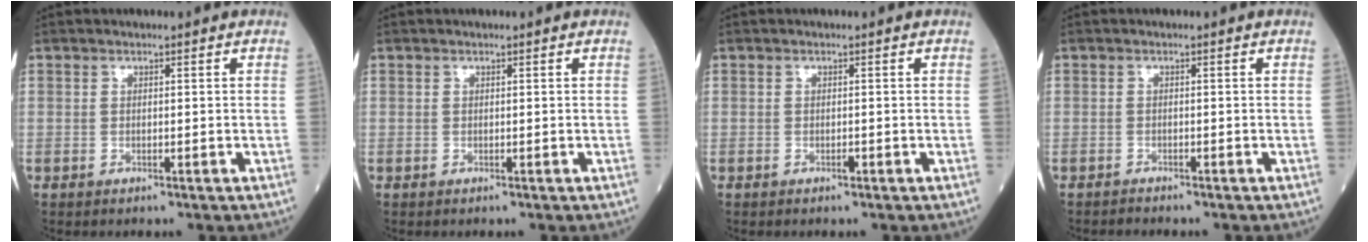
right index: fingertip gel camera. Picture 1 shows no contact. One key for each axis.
{"total": 0.0}
{"total": 0.6, "fx": -0.3, "fy": 0.1, "fz": 0.5, "tx": -0.011, "ty": 0.000, "tz": -0.004}
{"total": 0.8, "fx": -0.8, "fy": 0.0, "fz": -0.1, "tx": -0.002, "ty": -0.003, "tz": -0.013}